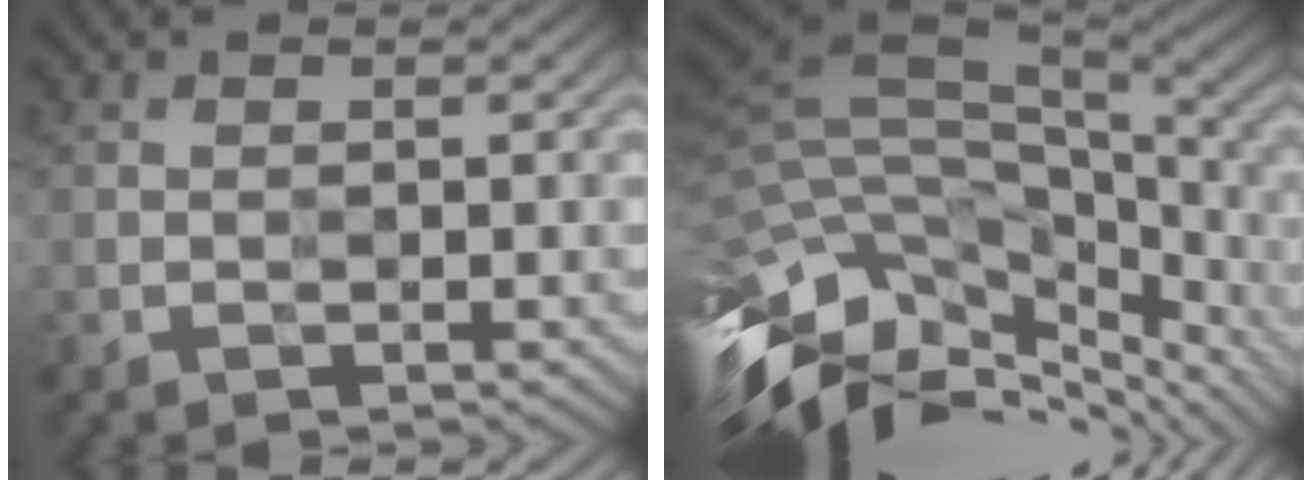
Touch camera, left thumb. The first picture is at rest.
{"total": 15.3, "force": [-4.6, 8.0, 12.2], "torque": [-0.245, -0.013, -0.047]}